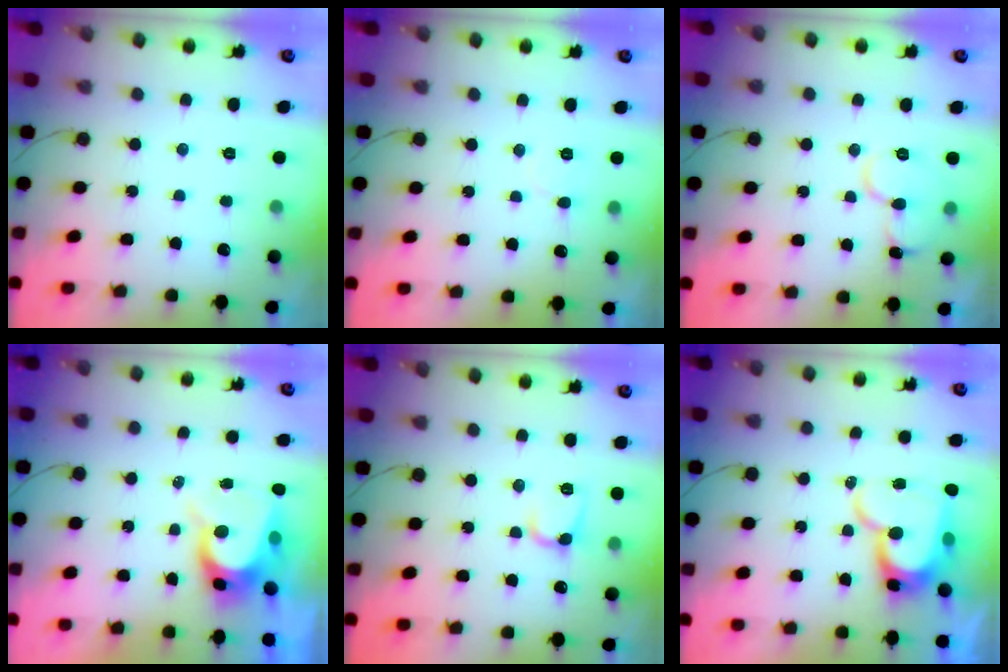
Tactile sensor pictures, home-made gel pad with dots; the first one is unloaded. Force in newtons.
{"total": 5.1, "press": 5.1, "slide": 0.6}
{"total": 11.3, "press": 11.3, "slide": 1.1}
{"total": 6.8, "press": 6.8, "slide": 0.5}
{"total": 6.2, "press": 6.2, "slide": 0.9}
{"total": 15.6, "press": 15.5, "slide": 1.8}